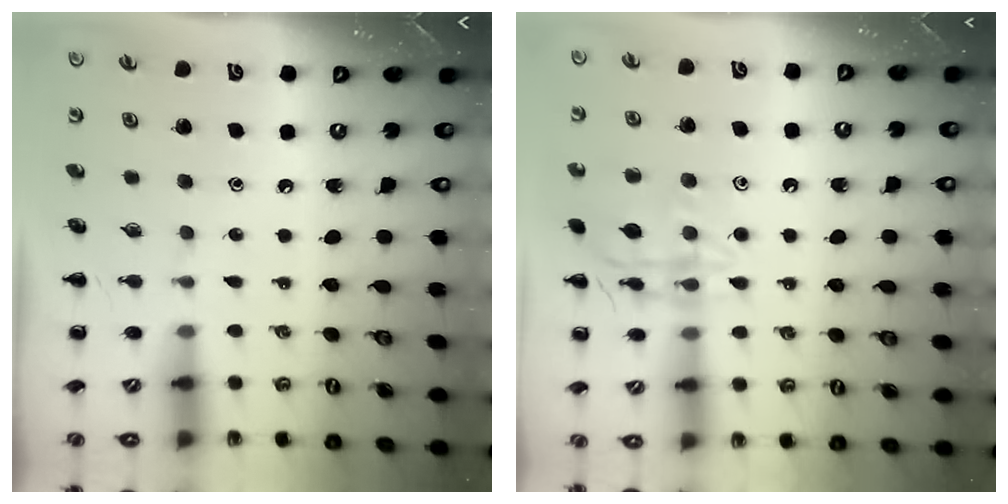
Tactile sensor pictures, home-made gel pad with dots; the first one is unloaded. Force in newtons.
{"total": 14.8, "press": 14.7, "slide": 1.1}